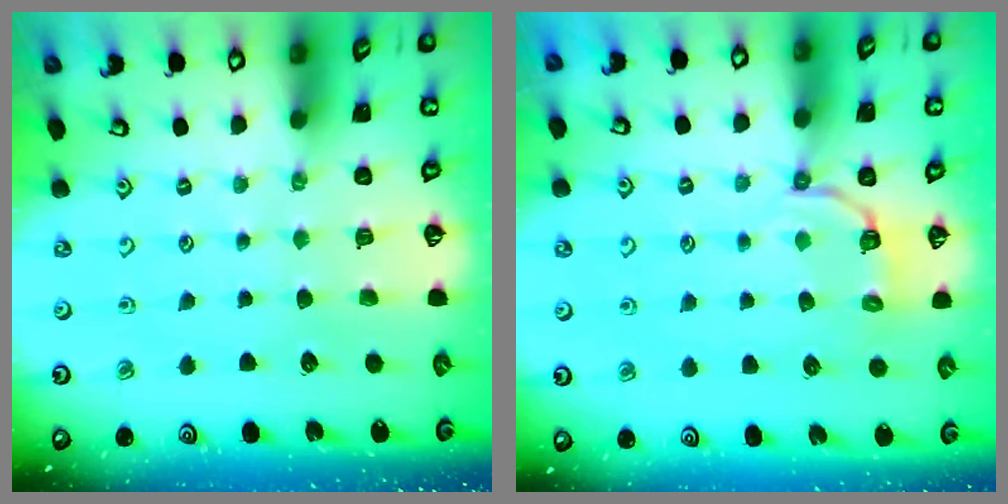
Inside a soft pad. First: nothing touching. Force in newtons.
{"total": 3.5, "press": 2.9, "slide": 2.0}